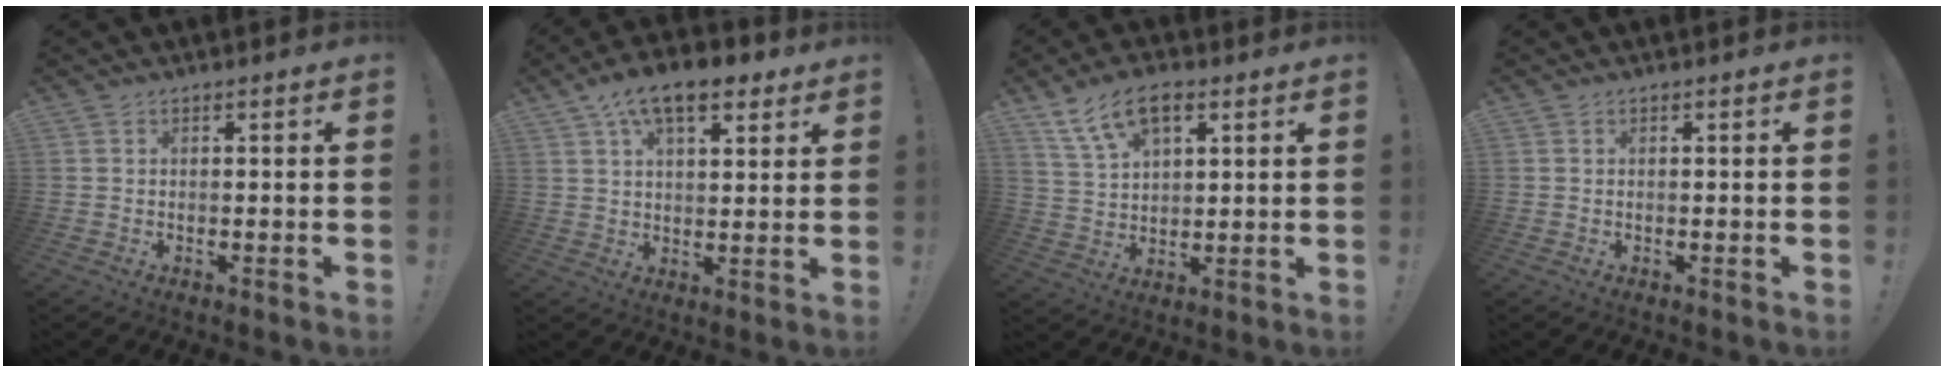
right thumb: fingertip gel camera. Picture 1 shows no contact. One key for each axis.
{"total": 12.5, "fx": 7.2, "fy": 6.0, "fz": 8.4, "tx": -0.130, "ty": -0.023, "tz": 0.128}
{"total": 10.9, "fx": 6.0, "fy": 5.8, "fz": 7.0, "tx": -0.121, "ty": -0.011, "tz": 0.114}
{"total": 0.0}